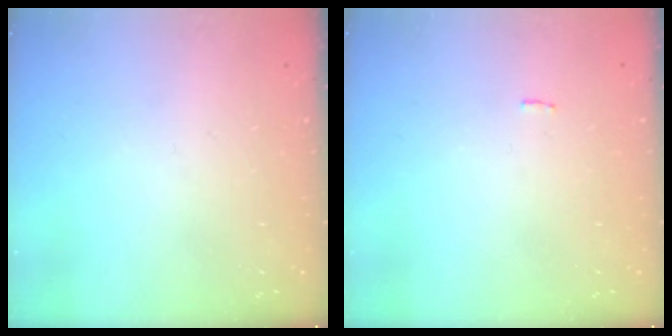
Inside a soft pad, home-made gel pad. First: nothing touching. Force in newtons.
{"total": 2.3, "press": 2.3, "slide": 0.1}